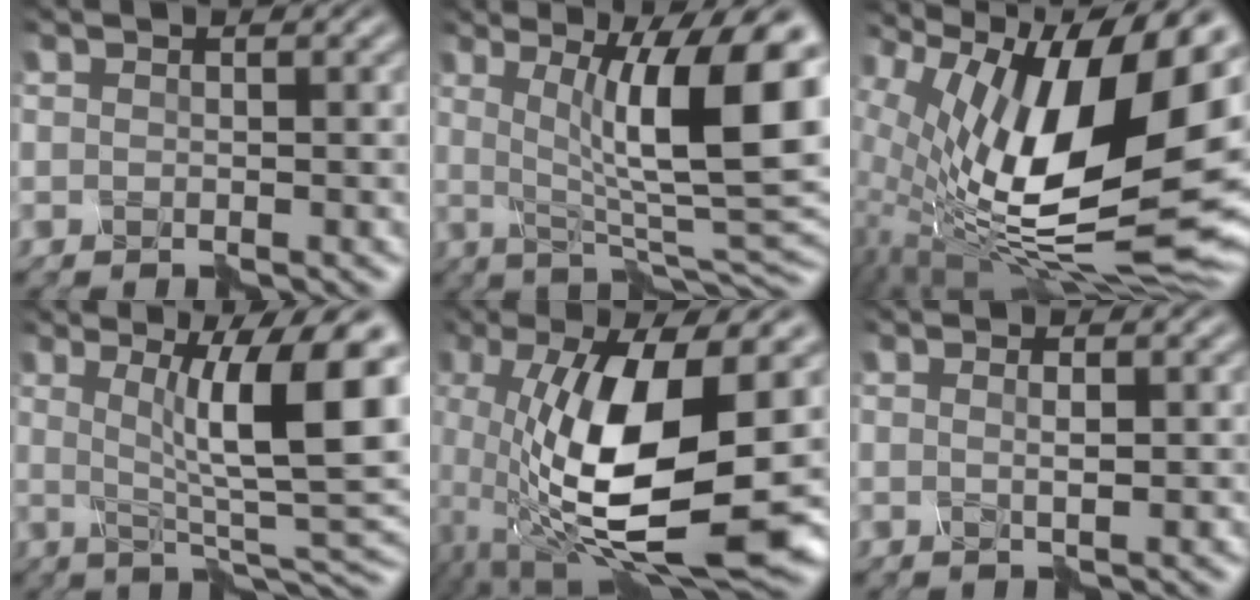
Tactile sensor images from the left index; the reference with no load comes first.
{"total": 12.7, "force": [2.4, 3.1, 12.1], "torque": [-0.163, 0.005, 0.039]}
{"total": 18.6, "force": [3.2, 7.6, 16.6], "torque": [-0.271, 0.008, 0.051]}
{"total": 11.0, "force": [2.2, 2.3, 10.5], "torque": [-0.146, 0.007, 0.036]}
{"total": 12.1, "force": [-1.7, 3.6, 11.4], "torque": [-0.220, -0.011, -0.033]}
{"total": 1.3, "force": [0.3, 0.2, 1.2], "torque": [-0.016, 0.003, 0.004]}